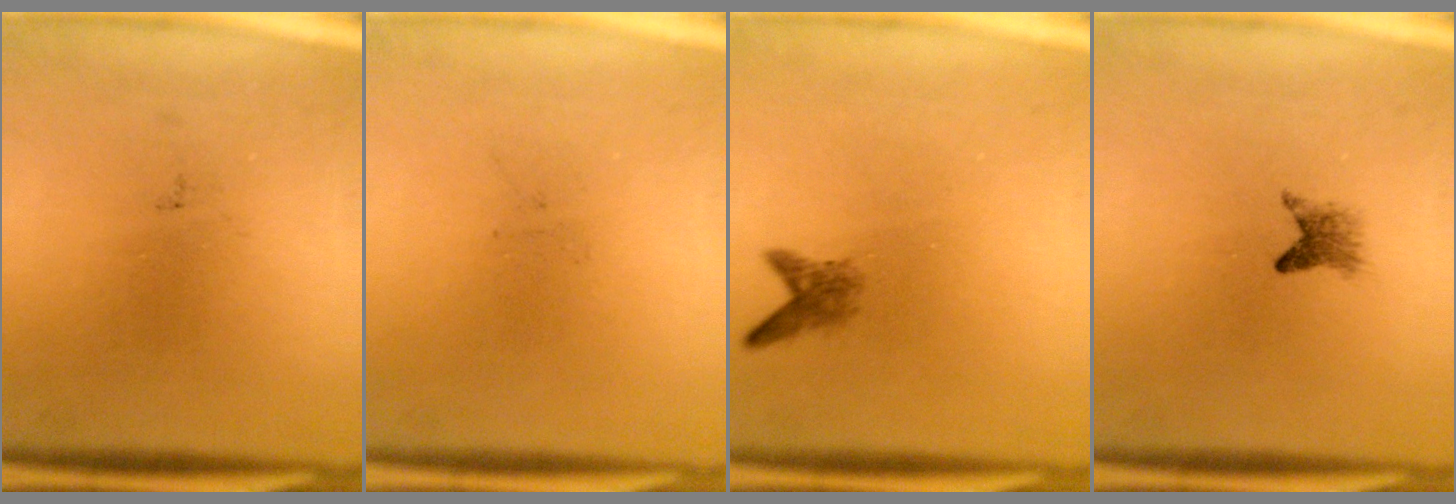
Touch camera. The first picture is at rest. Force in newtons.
{"total": 0.0}
{"total": 2.1}
{"total": 2.0}